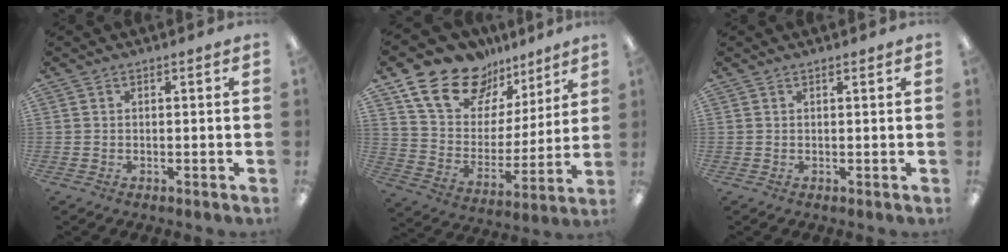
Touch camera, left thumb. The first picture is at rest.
{"total": 18.2, "force": [13.1, 10.6, 6.9], "torque": [-0.138, -0.081, 0.242]}
{"total": 0.6, "force": [0.5, 0.1, 0.3], "torque": [-0.007, 0.000, 0.009]}